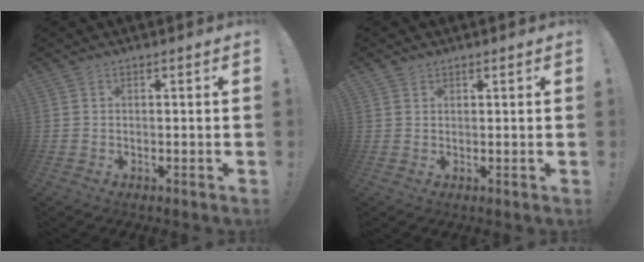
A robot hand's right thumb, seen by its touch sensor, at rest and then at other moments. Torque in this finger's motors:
{"motor_torque": [0.00, 0.00, 0.15, 0.11, 0.00]}